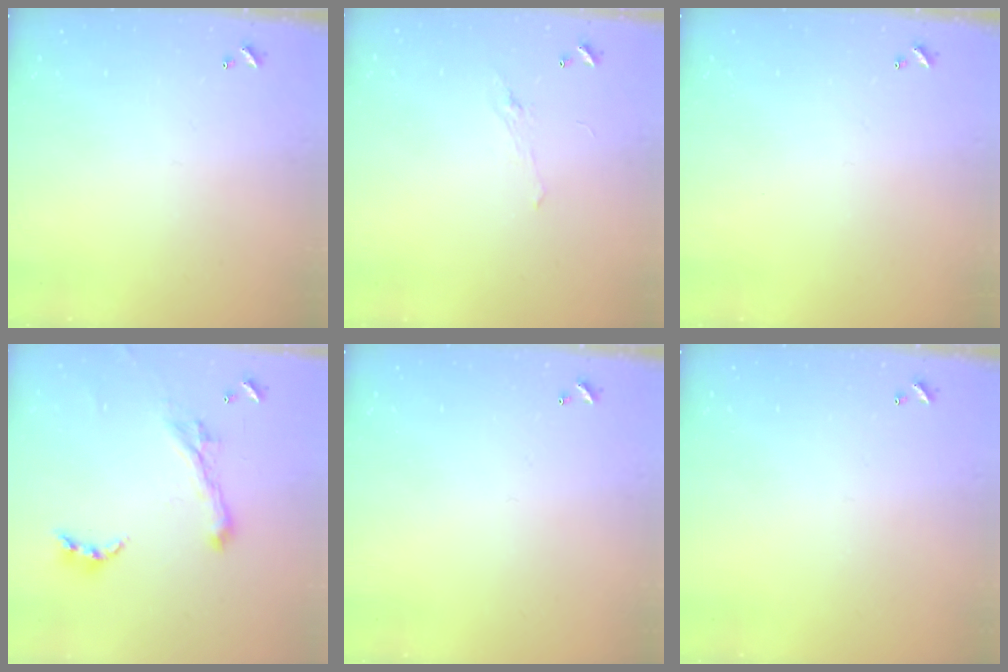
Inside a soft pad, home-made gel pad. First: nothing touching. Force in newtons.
{"total": 2.2, "press": 2.1, "slide": 0.8}
{"total": 0.0}
{"total": 2.8, "press": 2.5, "slide": 1.3}
{"total": 0.0}
{"total": 0.0}